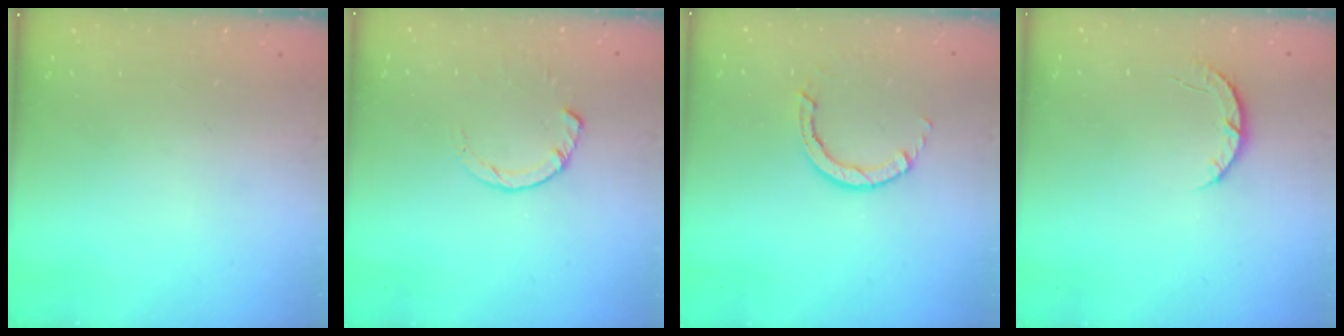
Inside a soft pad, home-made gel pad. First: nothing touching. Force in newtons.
{"total": 3.0, "press": 3.0, "slide": 0.4}
{"total": 2.8, "press": 2.8, "slide": 0.2}
{"total": 3.9, "press": 3.8, "slide": 0.6}